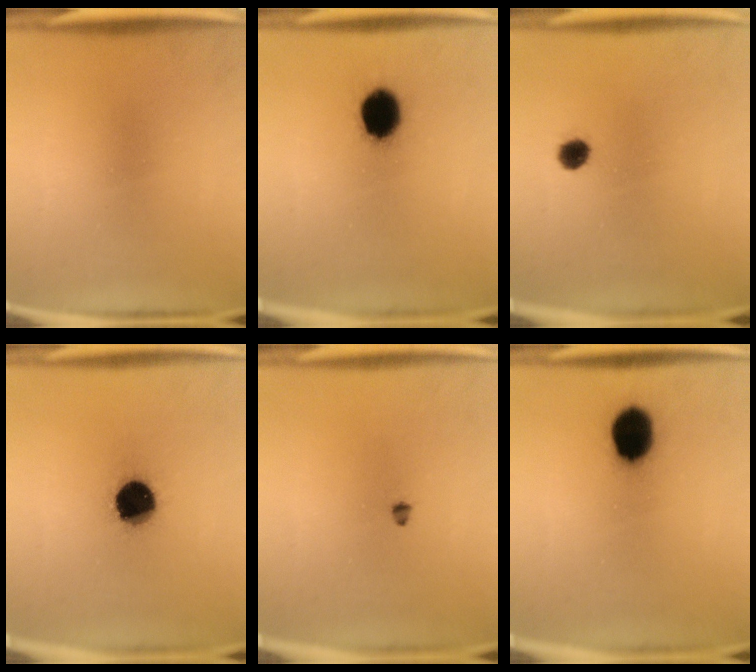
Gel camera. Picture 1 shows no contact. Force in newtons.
{"total": 12.0}
{"total": 2.4}
{"total": 13.6}
{"total": 1.1}
{"total": 13.4}